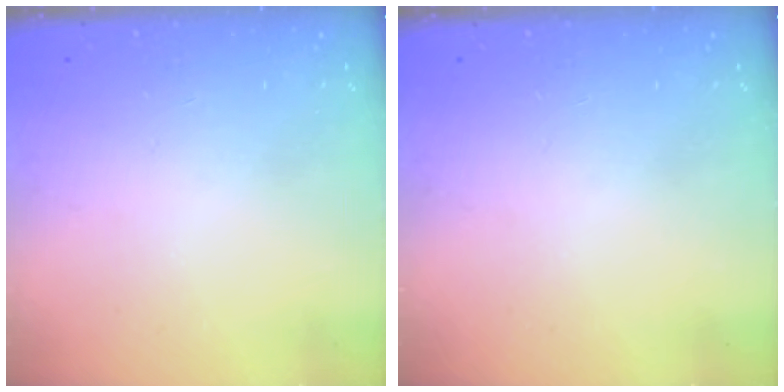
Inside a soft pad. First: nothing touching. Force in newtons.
{"total": 0.0}